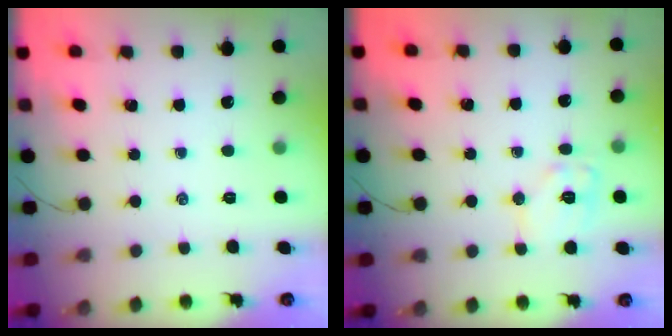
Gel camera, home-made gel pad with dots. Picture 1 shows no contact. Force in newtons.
{"total": 9.5, "press": 9.5, "slide": 0.3}